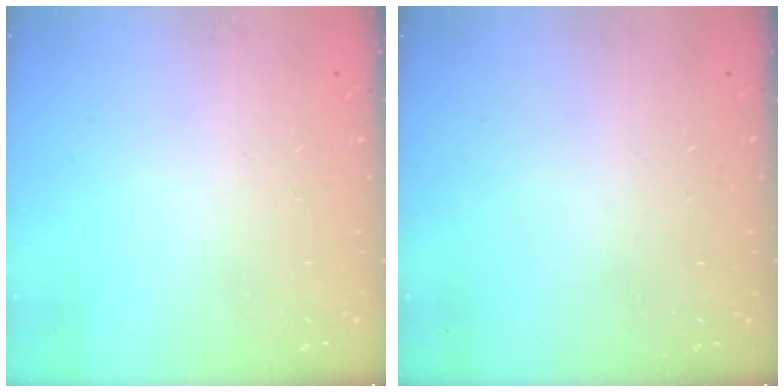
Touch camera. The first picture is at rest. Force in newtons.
{"total": 0.0}